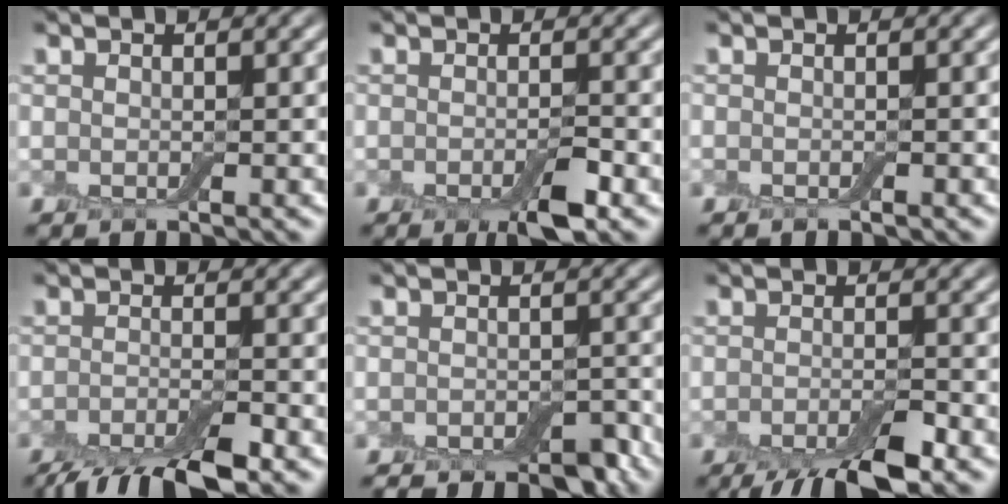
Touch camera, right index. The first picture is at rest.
{"total": 3.2, "force": [-1.8, 0.9, 2.5], "torque": [-0.042, -0.009, -0.029]}
{"total": 0.7, "force": [-0.6, 0.1, 0.3], "torque": [-0.006, -0.005, -0.010]}
{"total": 5.9, "force": [-4.6, 1.3, 3.5], "torque": [-0.058, -0.011, -0.082]}
{"total": 4.7, "force": [-3.8, 2.0, 1.8], "torque": [-0.018, -0.006, -0.059]}
{"total": 5.5, "force": [-4.0, 1.1, 3.5], "torque": [-0.059, -0.008, -0.070]}